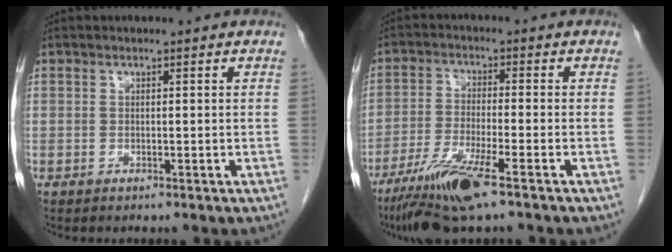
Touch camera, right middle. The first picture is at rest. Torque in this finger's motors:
{"motor_torque": [1.16, -0.98, 0.21, 0.06]}